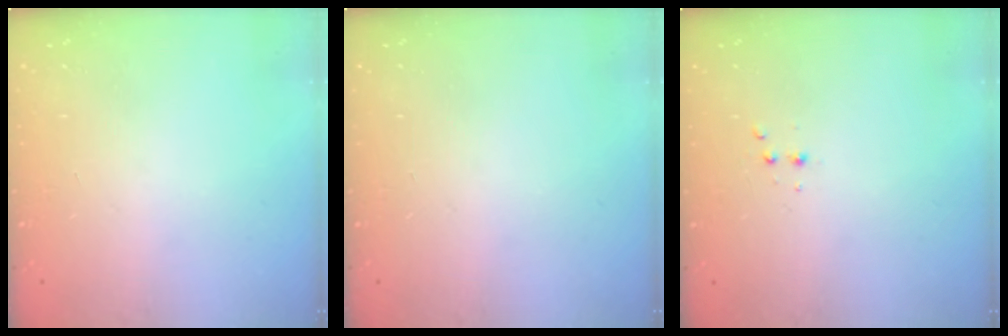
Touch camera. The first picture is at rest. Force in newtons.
{"total": 0.0}
{"total": 2.5, "press": 2.4, "slide": 0.5}